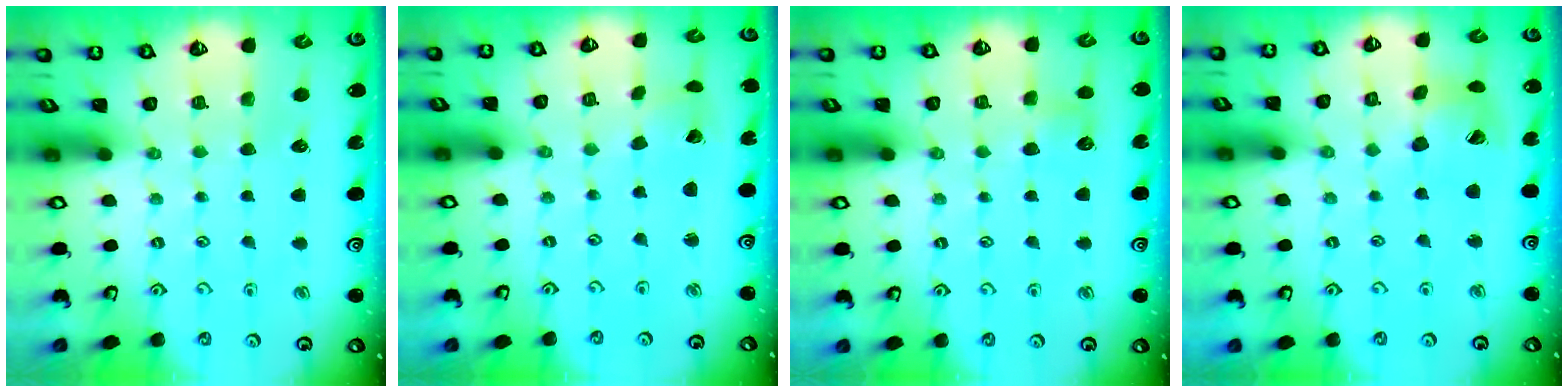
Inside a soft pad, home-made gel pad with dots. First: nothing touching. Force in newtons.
{"total": 2.9, "press": 2.9, "slide": 0.1}
{"total": 4.5, "press": 4.4, "slide": 0.7}
{"total": 12.9, "press": 12.8, "slide": 1.6}